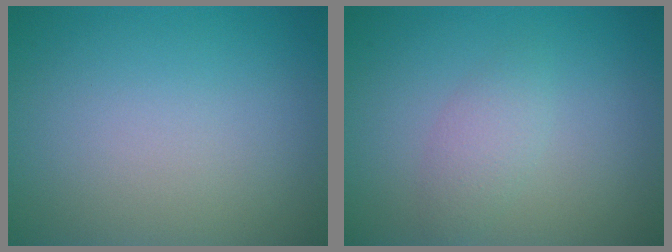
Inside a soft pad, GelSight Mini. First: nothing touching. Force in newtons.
{"total": 1.7, "press": 1.7, "slide": 0.1}